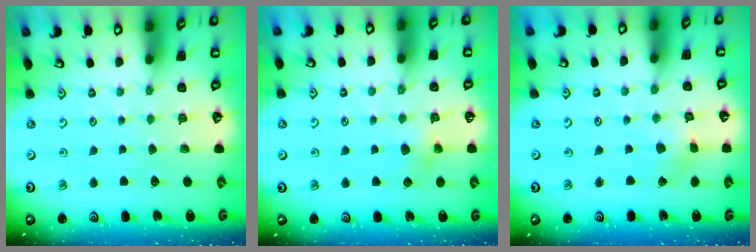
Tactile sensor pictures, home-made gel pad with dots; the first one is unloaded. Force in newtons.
{"total": 4.2, "press": 4.1, "slide": 0.7}
{"total": 2.0, "press": 2.0, "slide": 0.1}